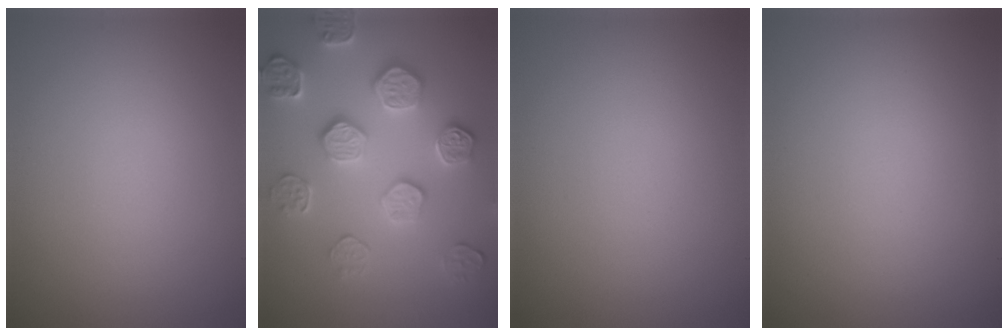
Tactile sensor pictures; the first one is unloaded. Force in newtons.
{"total": 4.6, "press": 4.3, "slide": 1.7}
{"total": 0.0}
{"total": 0.0}